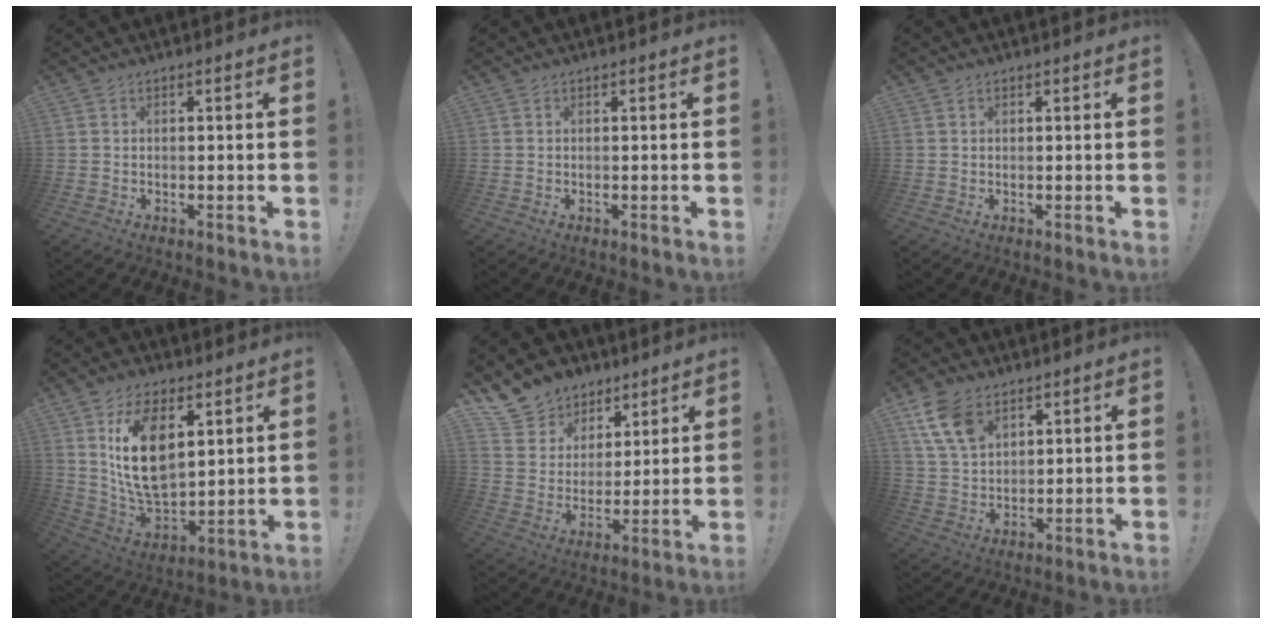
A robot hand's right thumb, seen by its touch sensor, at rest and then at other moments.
{"total": 0.0}
{"total": 0.7, "force": [0.4, 0.5, 0.0], "torque": [0.000, 0.000, 0.008]}
{"total": 16.8, "force": [6.5, 10.1, 11.8], "torque": [-0.221, -0.037, 0.113]}
{"total": 11.9, "force": [8.3, 8.4, 2.0], "torque": [-0.042, -0.061, 0.164]}
{"total": 11.5, "force": [6.3, 7.0, 6.5], "torque": [-0.128, -0.020, 0.125]}